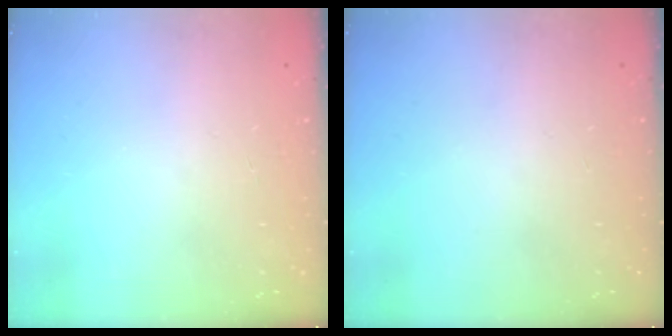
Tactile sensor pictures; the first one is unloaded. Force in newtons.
{"total": 0.0}